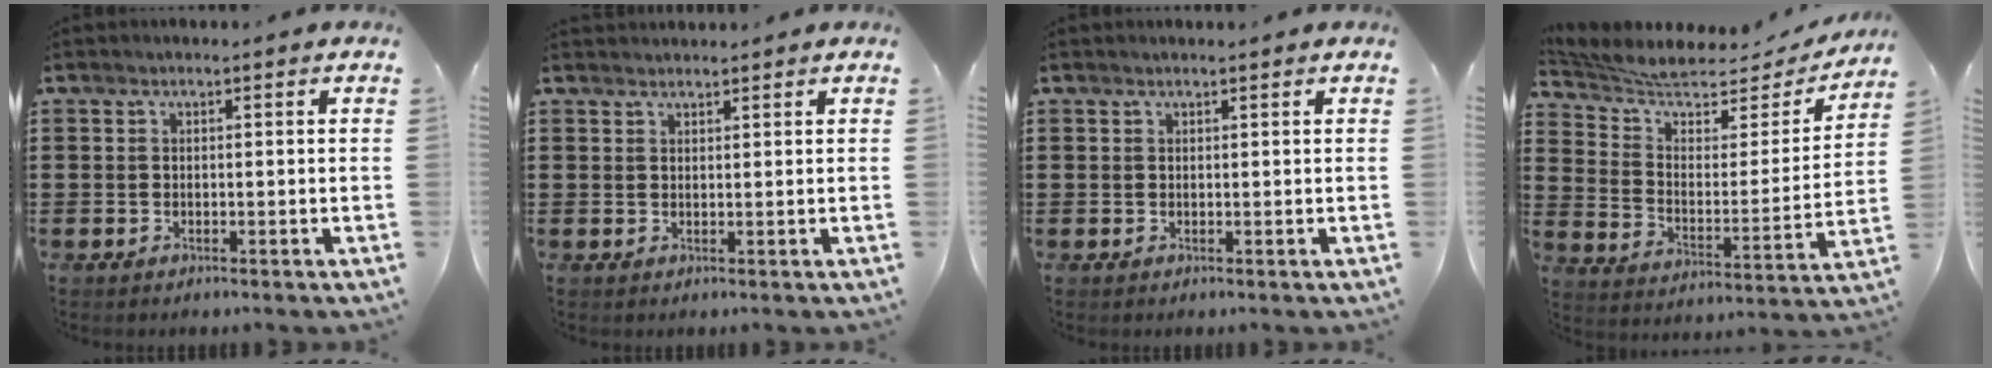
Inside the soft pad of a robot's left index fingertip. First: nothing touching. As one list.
[{"total": 1.4, "force": [1.3, 0.2, 0.1], "torque": [-0.003, 0.001, 0.026]}, {"total": 0.5, "force": [0.5, 0.0, 0.2], "torque": [-0.005, 0.000, 0.010]}, {"total": 6.3, "force": [5.5, 1.9, 2.5], "torque": [-0.078, -0.037, 0.092]}]